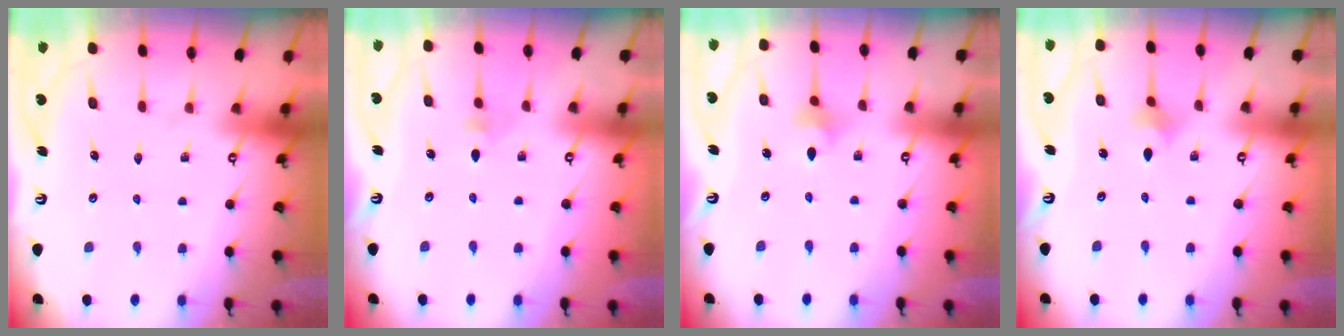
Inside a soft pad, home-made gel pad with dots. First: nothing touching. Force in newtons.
{"total": 3.3, "press": 3.2, "slide": 0.8}
{"total": 3.2, "press": 3.2, "slide": 0.8}
{"total": 2.4, "press": 2.4, "slide": 0.5}